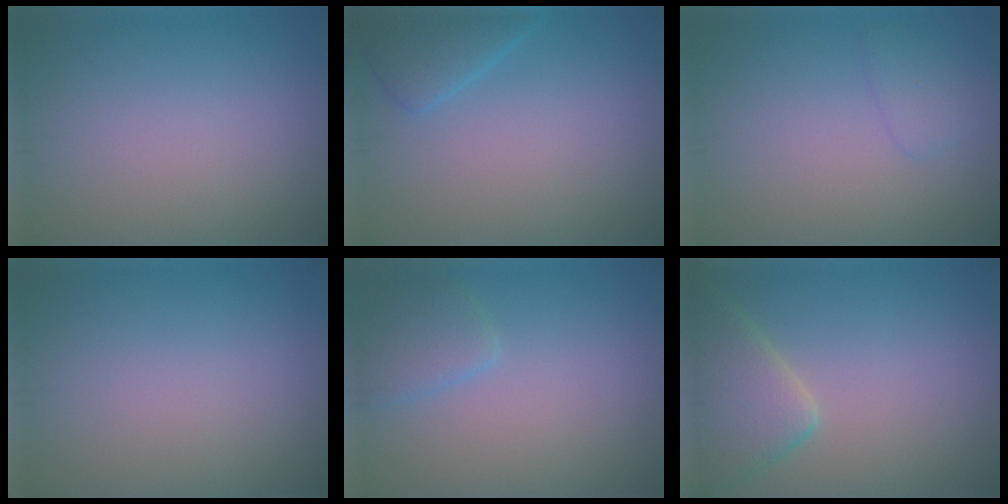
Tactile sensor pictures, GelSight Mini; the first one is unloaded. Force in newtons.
{"total": 2.7, "press": 2.7, "slide": 0.2}
{"total": 1.3, "press": 1.3, "slide": 0.0}
{"total": 0.0}
{"total": 2.1, "press": 2.1, "slide": 0.2}
{"total": 5.1, "press": 5.1, "slide": 0.5}